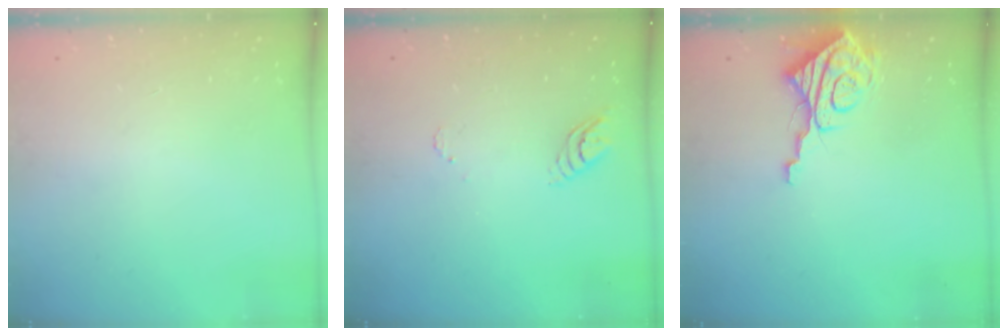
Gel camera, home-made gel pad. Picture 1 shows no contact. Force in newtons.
{"total": 3.7, "press": 3.6, "slide": 0.4}
{"total": 9.8, "press": 9.7, "slide": 1.1}